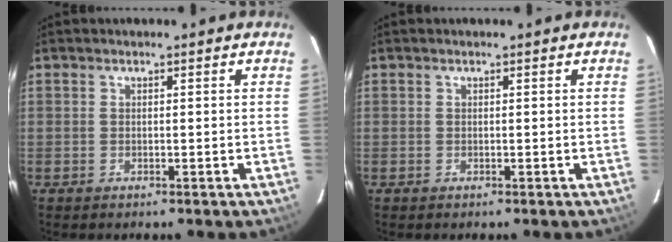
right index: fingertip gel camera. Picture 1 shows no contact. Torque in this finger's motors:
{"motor_torque": [0.00, 0.00, 0.00, 0.00]}